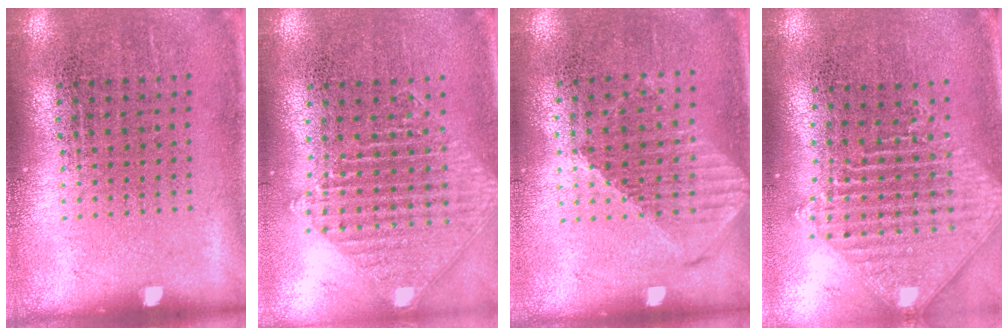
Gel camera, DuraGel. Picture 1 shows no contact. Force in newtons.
{"total": 1.2, "press": 1.2, "slide": 0.2}
{"total": 1.2, "press": 1.1, "slide": 0.5}
{"total": 2.0, "press": 1.6, "slide": 1.2}